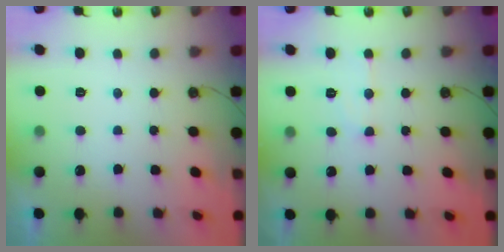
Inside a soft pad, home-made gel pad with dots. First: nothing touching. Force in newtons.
{"total": 7.6, "press": 7.6, "slide": 0.3}